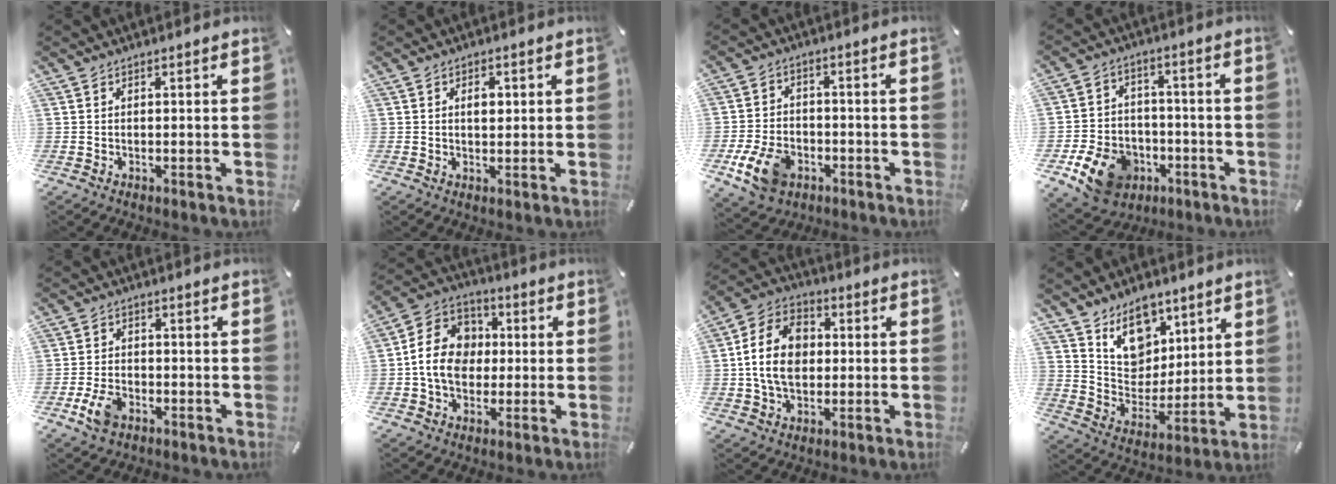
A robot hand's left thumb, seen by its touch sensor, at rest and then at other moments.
{"total": 3.0, "force": [0.6, 1.9, 2.1], "torque": [-0.022, -0.001, 0.004]}
{"total": 10.2, "force": [-4.2, 7.2, 5.8], "torque": [-0.124, 0.013, -0.075]}
{"total": 11.9, "force": [-5.9, 8.9, 5.4], "torque": [-0.098, 0.046, -0.097]}
{"total": 6.3, "force": [-3.1, 4.0, 3.8], "torque": [-0.089, 0.009, -0.059]}
{"total": 13.1, "force": [-0.7, 11.4, 6.5], "torque": [-0.132, 0.027, -0.013]}
{"total": 12.7, "force": [0.0, 10.0, 7.8], "torque": [-0.168, 0.018, -0.002]}
{"total": 12.2, "force": [7.9, 8.8, 3.1], "torque": [-0.048, -0.063, 0.154]}